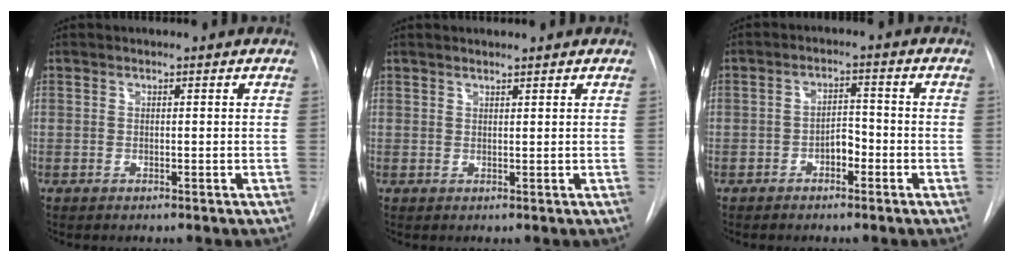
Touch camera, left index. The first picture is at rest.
{"total": 2.2, "force": [1.9, 0.2, 1.1], "torque": [-0.016, 0.015, 0.029]}
{"total": 3.2, "force": [-1.6, 1.6, 2.2], "torque": [-0.032, 0.012, -0.030]}